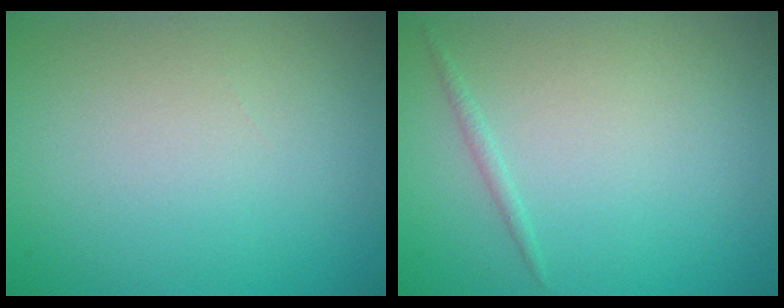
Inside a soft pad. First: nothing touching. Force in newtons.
{"total": 0.7, "press": 0.7, "slide": 0.0}